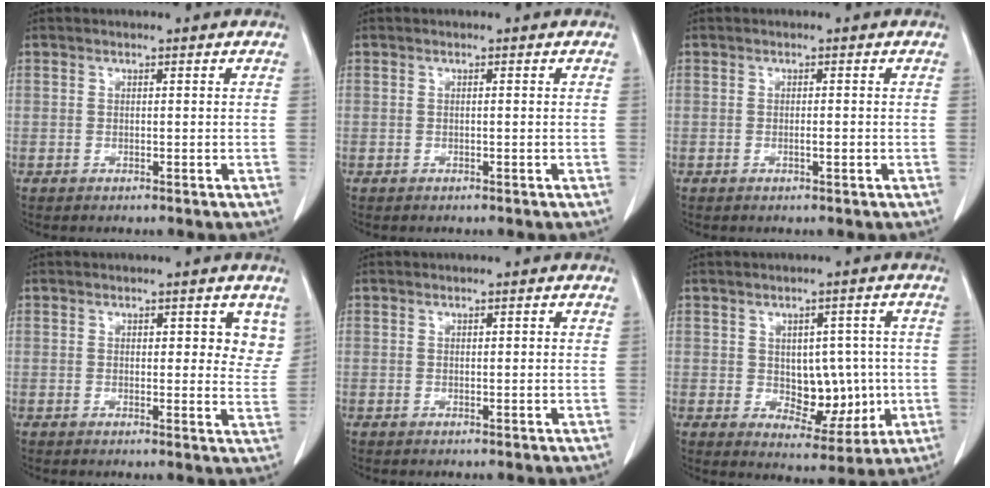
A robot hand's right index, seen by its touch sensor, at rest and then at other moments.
{"total": 0.0}
{"total": 0.8, "force": [-0.1, 0.1, 0.7], "torque": [-0.012, 0.002, 0.002]}
{"total": 5.5, "force": [2.7, 2.6, 4.0], "torque": [-0.029, -0.008, 0.026]}
{"total": 0.6, "force": [0.2, 0.1, 0.6], "torque": [-0.013, 0.001, 0.003]}
{"total": 8.2, "force": [-0.1, 5.1, 6.4], "torque": [-0.073, 0.007, 0.017]}